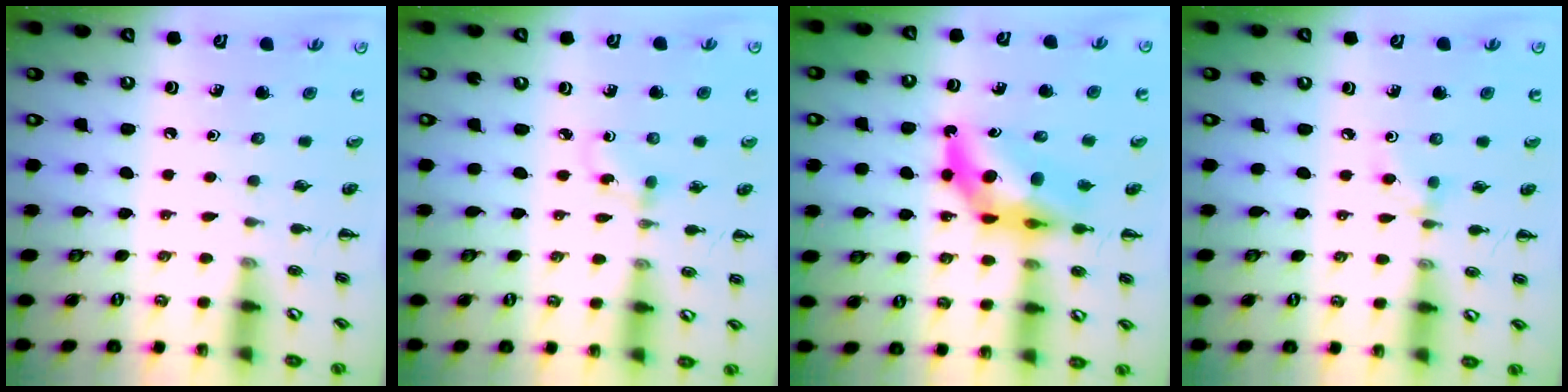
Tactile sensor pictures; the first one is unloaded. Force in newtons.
{"total": 1.7, "press": 1.5, "slide": 0.8}
{"total": 9.2, "press": 8.6, "slide": 3.1}
{"total": 3.5, "press": 3.3, "slide": 1.2}